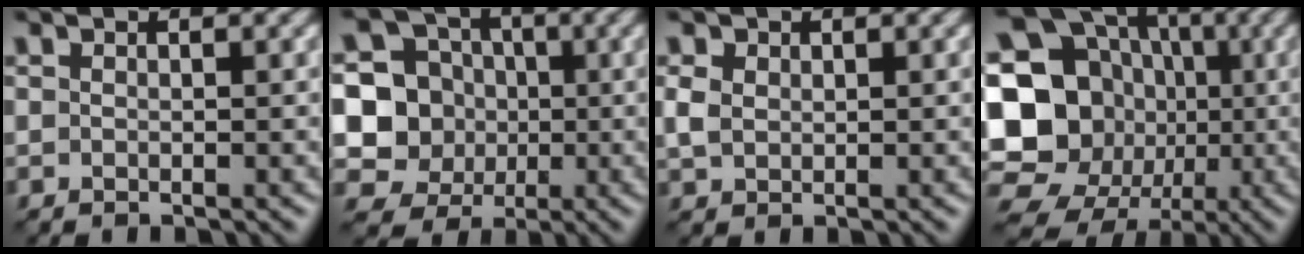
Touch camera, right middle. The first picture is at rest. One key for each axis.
{"total": 7.8, "fx": -0.4, "fy": 7.3, "fz": 2.7, "tx": -0.055, "ty": 0.006, "tz": -0.031}
{"total": 1.9, "fx": 0.6, "fy": 1.5, "fz": 1.0, "tx": -0.026, "ty": 0.002, "tz": 0.008}
{"total": 22.5, "fx": -1.8, "fy": 20.3, "fz": 9.6, "tx": -0.206, "ty": 0.026, "tz": -0.076}